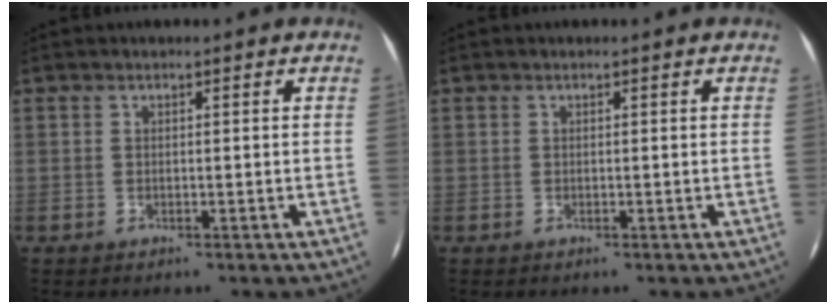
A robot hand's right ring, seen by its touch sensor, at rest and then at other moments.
{"total": 0.0}